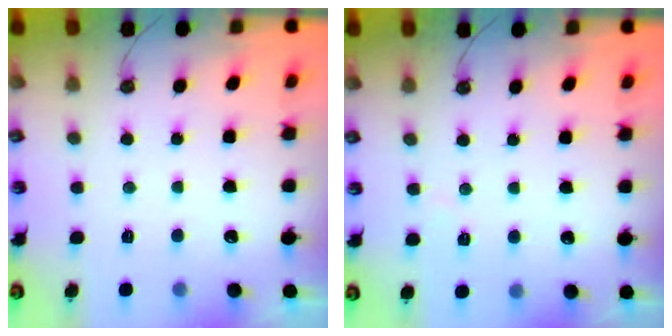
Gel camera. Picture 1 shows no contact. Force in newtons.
{"total": 3.7, "press": 3.1, "slide": 2.0}